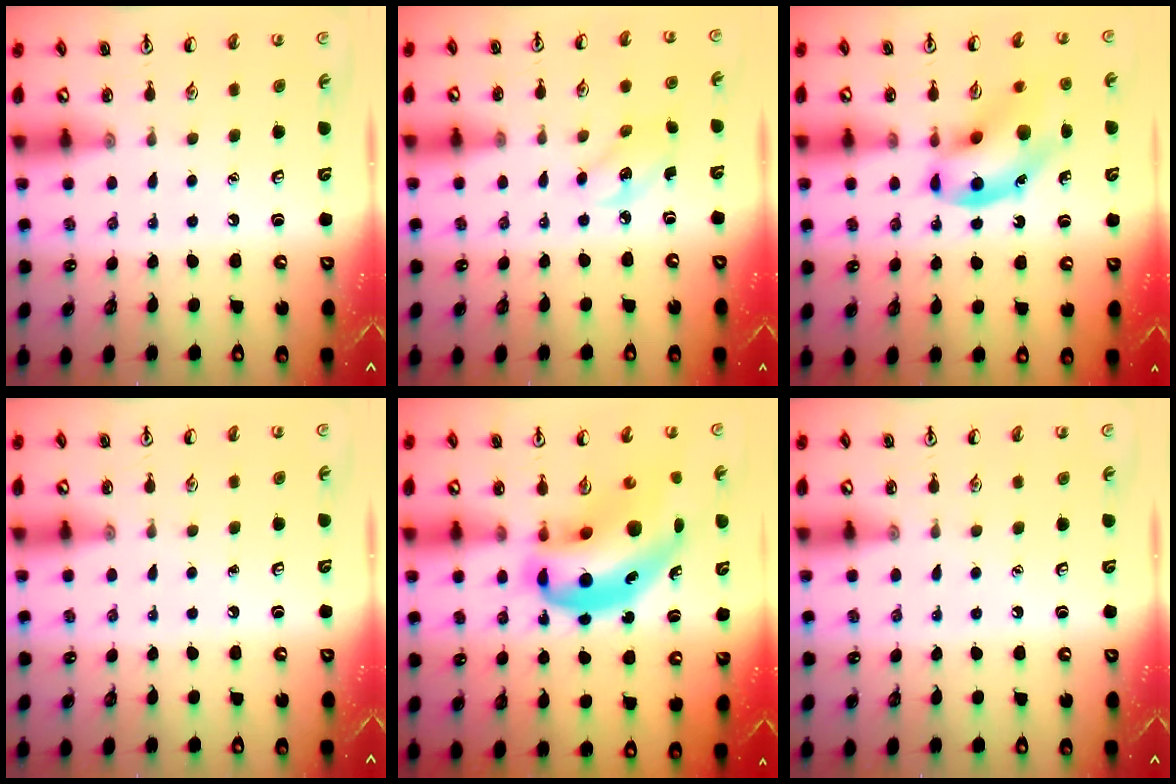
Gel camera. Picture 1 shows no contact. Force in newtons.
{"total": 3.0, "press": 2.9, "slide": 0.8}
{"total": 14.6, "press": 14.3, "slide": 2.6}
{"total": 0.0}
{"total": 16.0, "press": 15.4, "slide": 4.6}
{"total": 0.0}